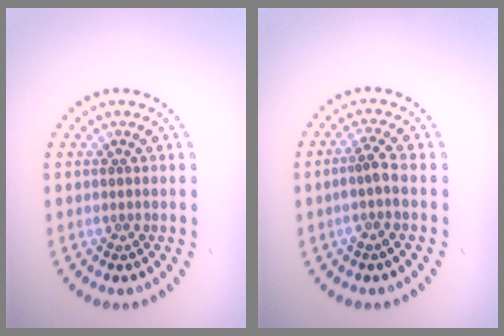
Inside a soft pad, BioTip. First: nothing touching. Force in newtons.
{"total": 1.9, "press": 1.5, "slide": 1.2}